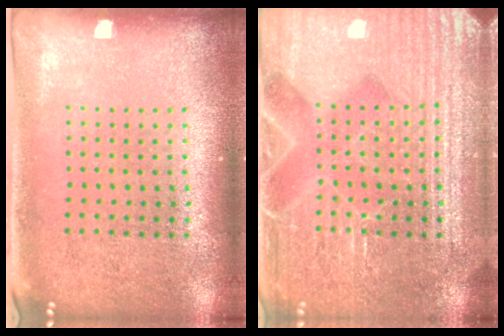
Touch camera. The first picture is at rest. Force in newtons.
{"total": 4.3, "press": 4.3, "slide": 0.6}